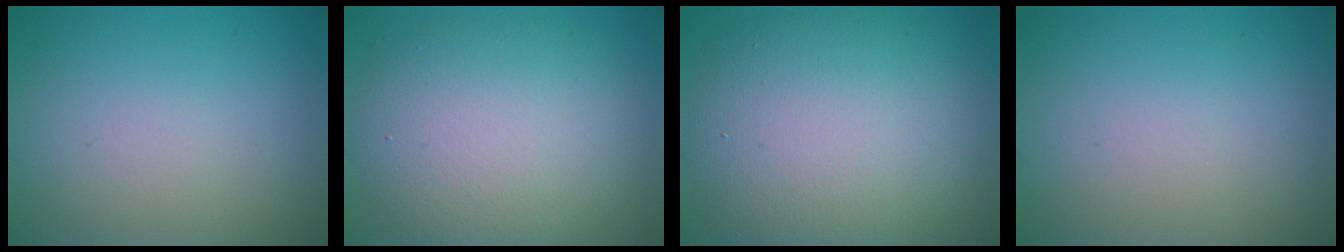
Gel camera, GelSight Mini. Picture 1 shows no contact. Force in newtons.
{"total": 9.0, "press": 9.0, "slide": 0.2}
{"total": 11.6, "press": 11.6, "slide": 0.9}
{"total": 0.0}